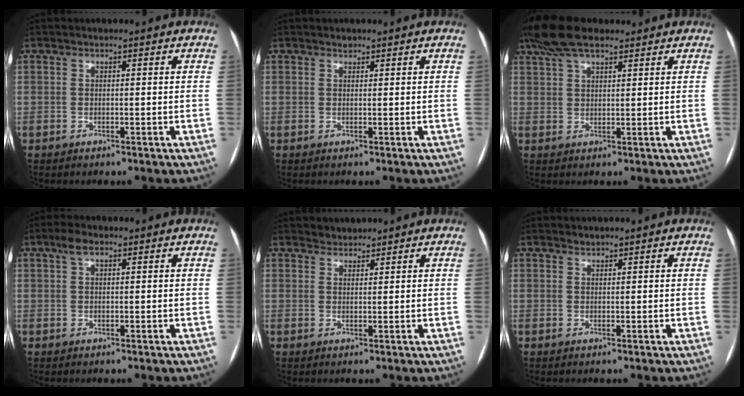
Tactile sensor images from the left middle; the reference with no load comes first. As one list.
[{"total": 0.8, "force": [0.7, 0.4, 0.1], "torque": [-0.005, 0.000, 0.012]}, {"total": 8.9, "force": [6.9, 2.7, 5.0], "torque": [-0.101, 0.035, 0.127]}, {"total": 2.2, "force": [1.3, 0.8, 1.6], "torque": [-0.038, 0.014, 0.027]}, {"total": 1.7, "force": [1.6, 0.4, -0.3], "torque": [0.000, 0.007, 0.029]}, {"total": 0.6, "force": [0.6, 0.1, -0.1], "torque": [-0.006, 0.001, 0.014]}]